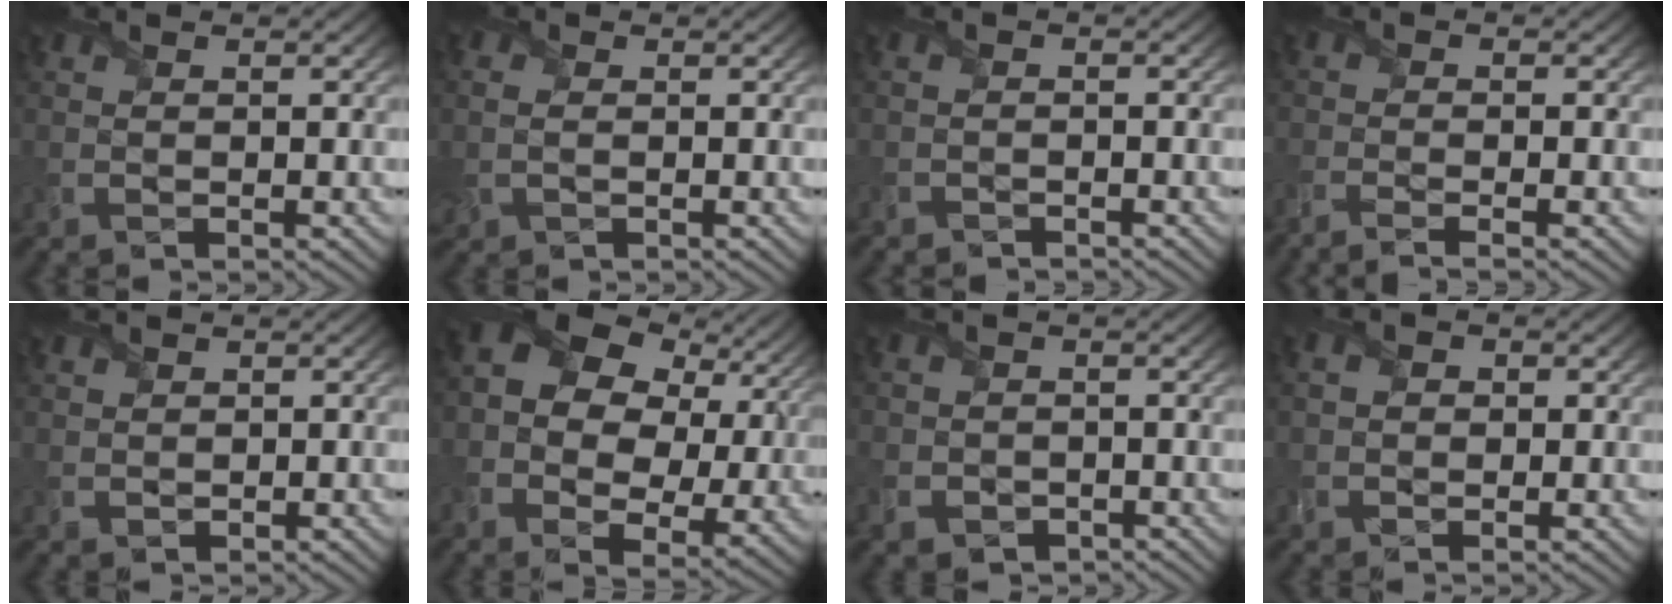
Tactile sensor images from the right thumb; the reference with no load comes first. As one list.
[{"total": 2.7, "force": [-0.2, 2.0, 1.7], "torque": [-0.057, 0.000, 0.001]}, {"total": 1.4, "force": [-1.3, 0.0, -0.4], "torque": [0.011, -0.003, -0.029]}, {"total": 2.8, "force": [-2.1, 0.0, 1.8], "torque": [-0.041, -0.005, -0.049]}, {"total": 0.7, "force": [0.2, 0.7, 0.0], "torque": [-0.004, -0.002, 0.003]}, {"total": 14.1, "force": [3.1, 9.6, 9.8], "torque": [-0.199, 0.003, 0.066]}, {"total": 2.8, "force": [-1.7, 2.1, 0.7], "torque": [-0.017, -0.007, -0.036]}, {"total": 2.5, "force": [0.1, 2.1, 1.2], "torque": [-0.032, 0.004, -0.012]}]